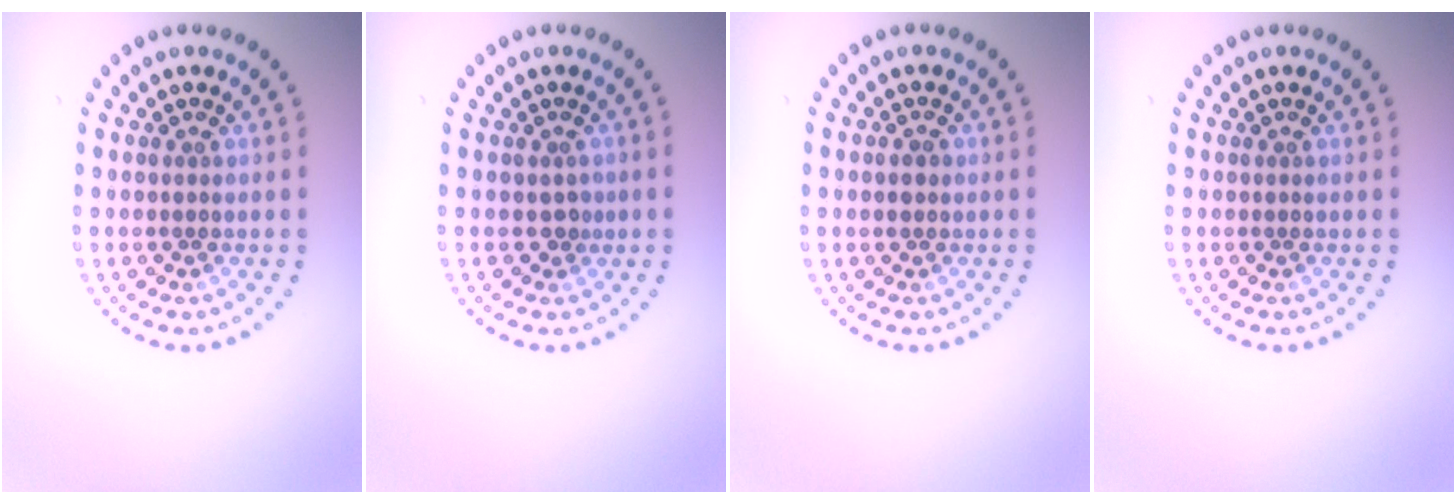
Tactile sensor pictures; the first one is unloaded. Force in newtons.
{"total": 0.9, "press": 0.8, "slide": 0.5}
{"total": 1.4, "press": 1.4, "slide": 0.1}
{"total": 0.0}